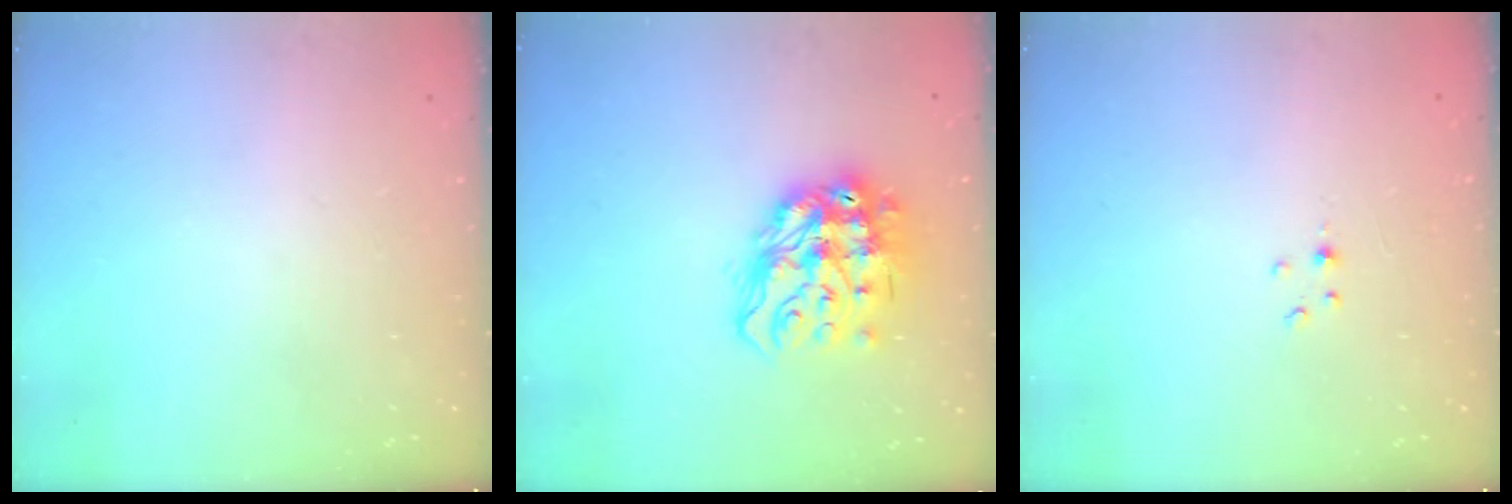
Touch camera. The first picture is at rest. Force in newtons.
{"total": 16.9, "press": 16.9, "slide": 1.5}
{"total": 1.0, "press": 1.0, "slide": 0.2}